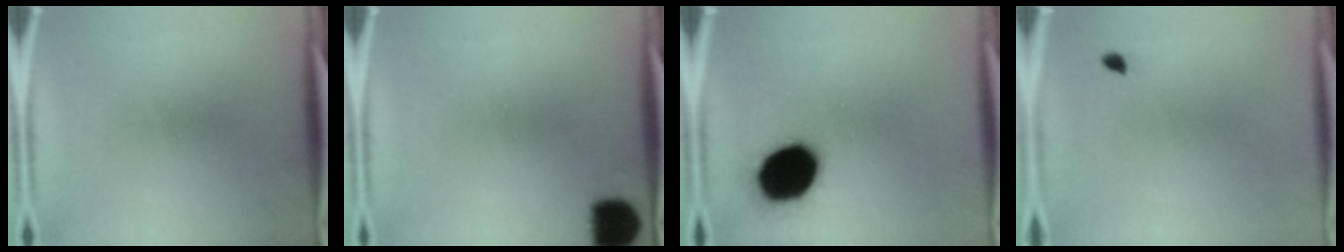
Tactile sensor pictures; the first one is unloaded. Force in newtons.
{"total": 7.2}
{"total": 19.1}
{"total": 0.9}